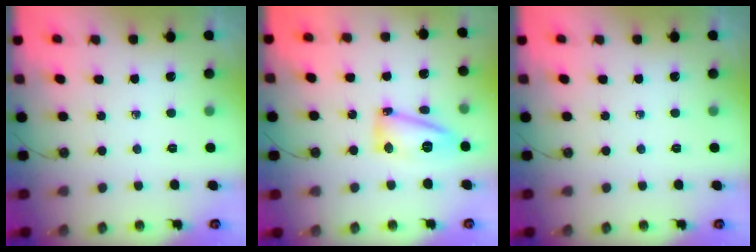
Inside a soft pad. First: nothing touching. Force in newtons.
{"total": 12.2, "press": 12.1, "slide": 1.1}
{"total": 0.0}